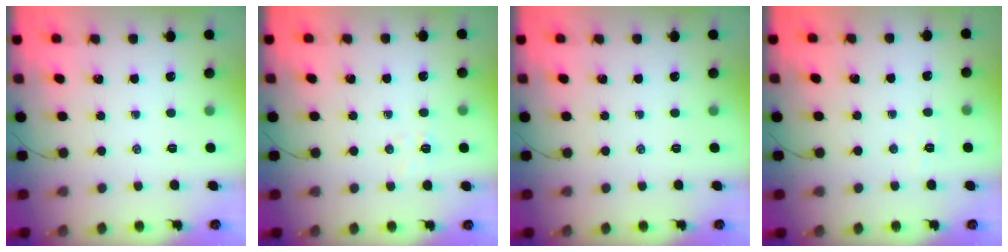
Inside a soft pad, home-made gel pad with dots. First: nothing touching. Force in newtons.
{"total": 4.4, "press": 4.2, "slide": 1.0}
{"total": 0.0}
{"total": 2.5, "press": 2.4, "slide": 0.7}